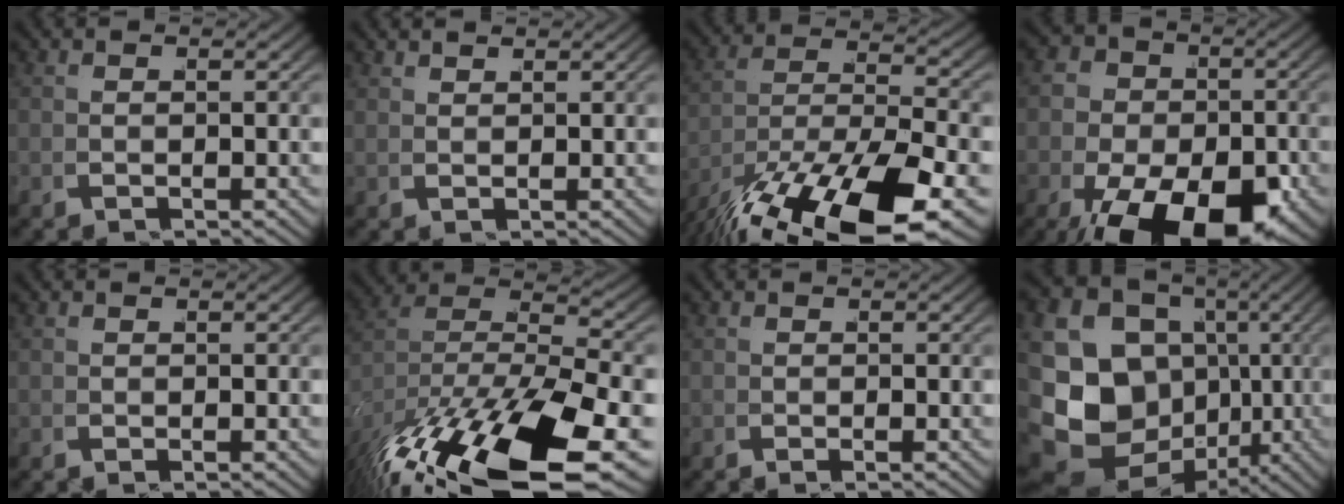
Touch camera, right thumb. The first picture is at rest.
{"total": 1.6, "force": [1.6, -0.3, 0.0], "torque": [0.002, 0.004, 0.034]}
{"total": 12.9, "force": [-4.2, 6.7, 10.2], "torque": [-0.213, -0.058, -0.027]}
{"total": 14.0, "force": [-4.1, 9.4, 9.5], "torque": [-0.165, -0.068, -0.034]}
{"total": 0.0}
{"total": 15.3, "force": [-2.9, 8.9, 12.1], "torque": [-0.257, -0.051, -0.008]}
{"total": 0.0}
{"total": 16.9, "force": [-0.3, 14.0, 9.6], "torque": [-0.223, -0.057, 0.011]}